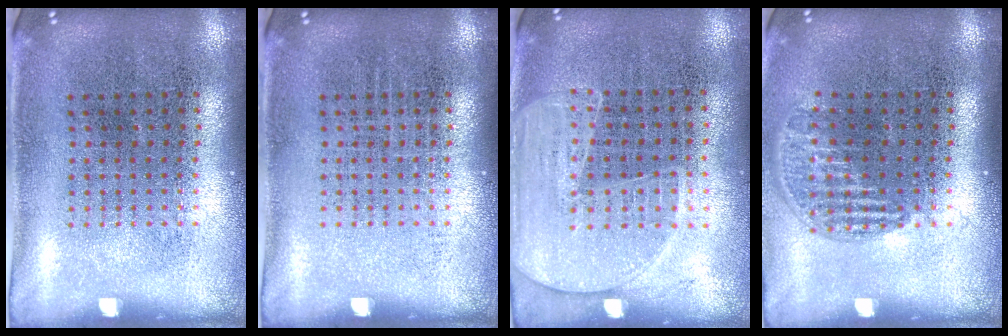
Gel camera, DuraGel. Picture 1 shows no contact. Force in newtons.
{"total": 0.0}
{"total": 1.6, "press": 1.4, "slide": 0.8}
{"total": 1.2, "press": 1.0, "slide": 0.6}